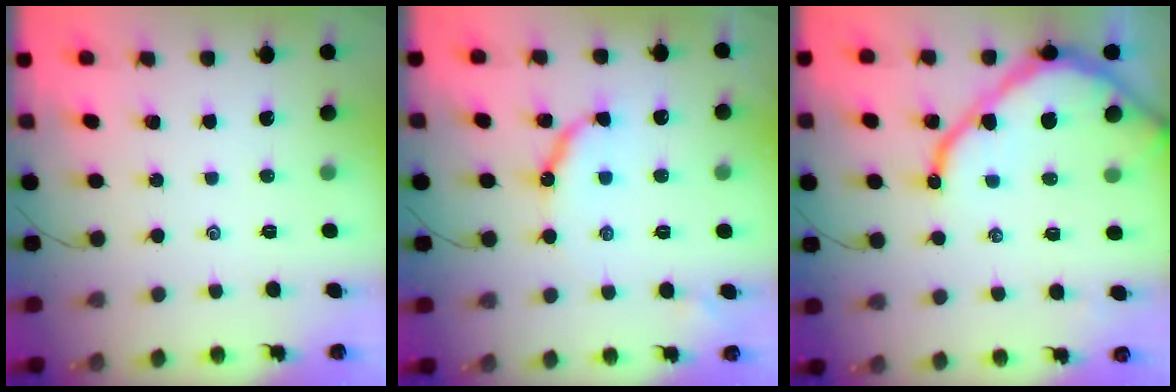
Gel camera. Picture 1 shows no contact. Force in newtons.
{"total": 9.9, "press": 9.9, "slide": 0.7}
{"total": 13.2, "press": 13.1, "slide": 1.5}